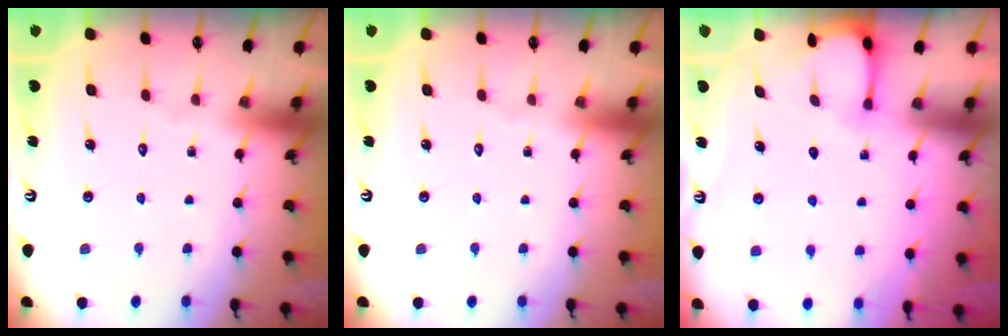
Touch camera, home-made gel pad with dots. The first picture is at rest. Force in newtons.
{"total": 0.0}
{"total": 2.3, "press": 2.3, "slide": 0.3}